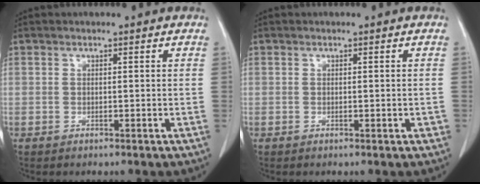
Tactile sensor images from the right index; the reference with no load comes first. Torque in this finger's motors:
{"motor_torque": [0.00, 0.07, 0.01, 0.02]}